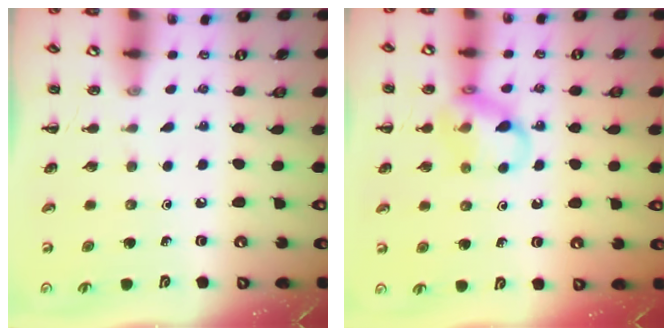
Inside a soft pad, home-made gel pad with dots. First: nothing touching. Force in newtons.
{"total": 12.5, "press": 12.4, "slide": 1.7}